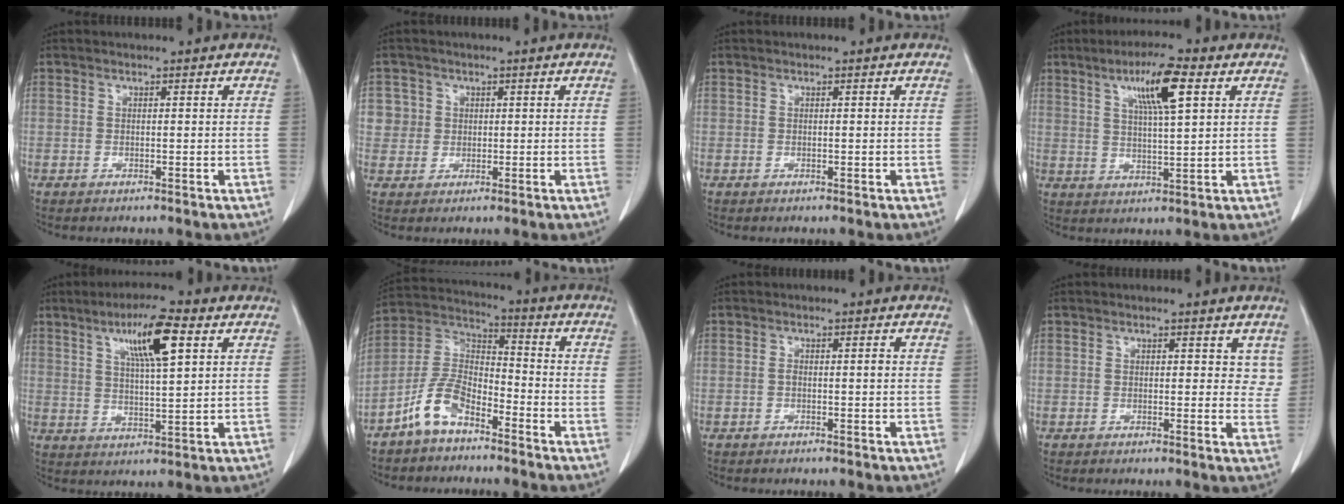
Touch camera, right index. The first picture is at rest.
{"total": 3.7, "force": [1.0, 3.5, -0.1], "torque": [0.023, 0.005, 0.017]}
{"total": 0.0}
{"total": 8.7, "force": [3.9, 0.8, 7.7], "torque": [-0.138, 0.006, 0.066]}
{"total": 9.5, "force": [4.3, 1.1, 8.4], "torque": [-0.148, 0.007, 0.072]}
{"total": 8.7, "force": [-6.0, 4.0, 5.0], "torque": [-0.113, 0.019, -0.122]}
{"total": 1.2, "force": [-0.1, 0.3, 1.1], "torque": [-0.018, 0.001, -0.001]}
{"total": 3.2, "force": [1.7, 2.0, 1.8], "torque": [0.001, -0.005, 0.014]}